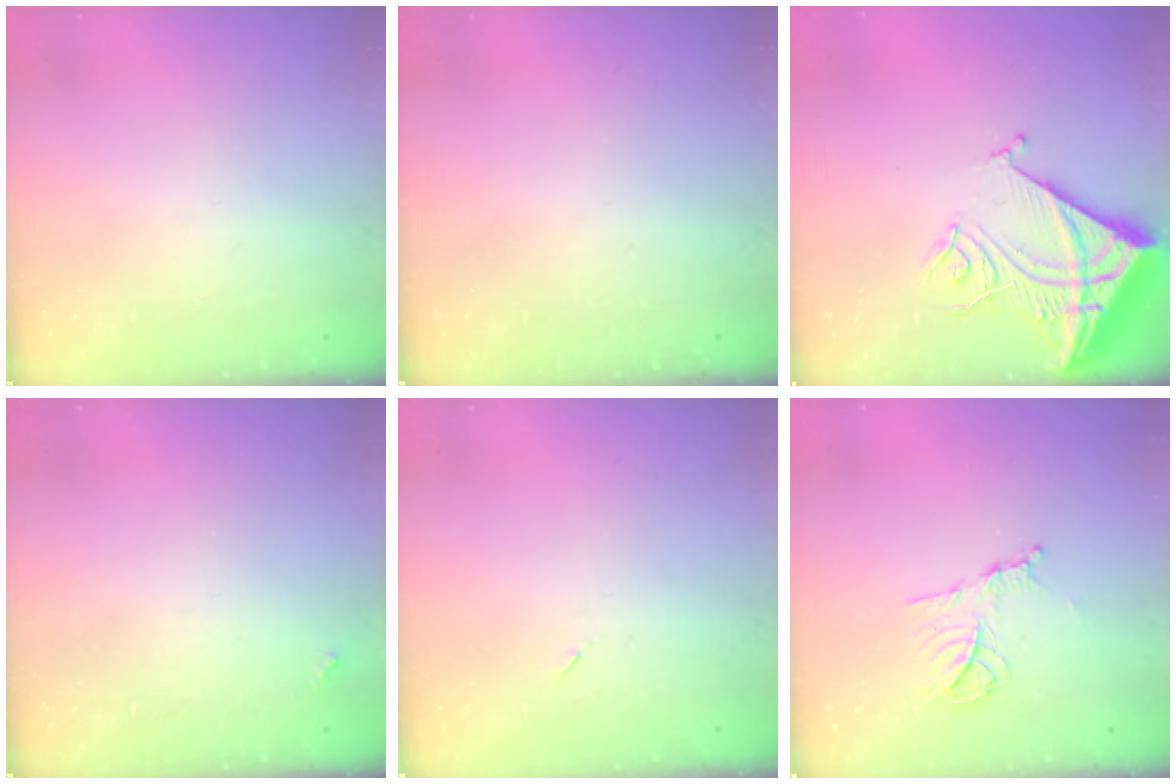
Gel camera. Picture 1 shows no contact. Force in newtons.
{"total": 0.0}
{"total": 16.8, "press": 16.6, "slide": 2.1}
{"total": 3.5, "press": 3.5, "slide": 0.3}
{"total": 2.6, "press": 2.3, "slide": 1.2}
{"total": 11.0, "press": 10.9, "slide": 1.1}